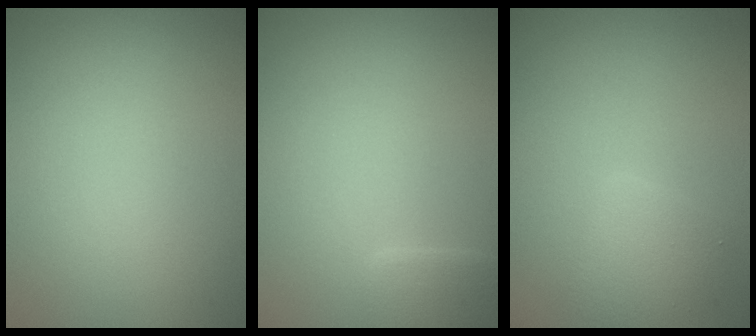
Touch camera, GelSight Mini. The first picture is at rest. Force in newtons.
{"total": 2.0, "press": 2.0, "slide": 0.1}
{"total": 2.3, "press": 2.3, "slide": 0.1}